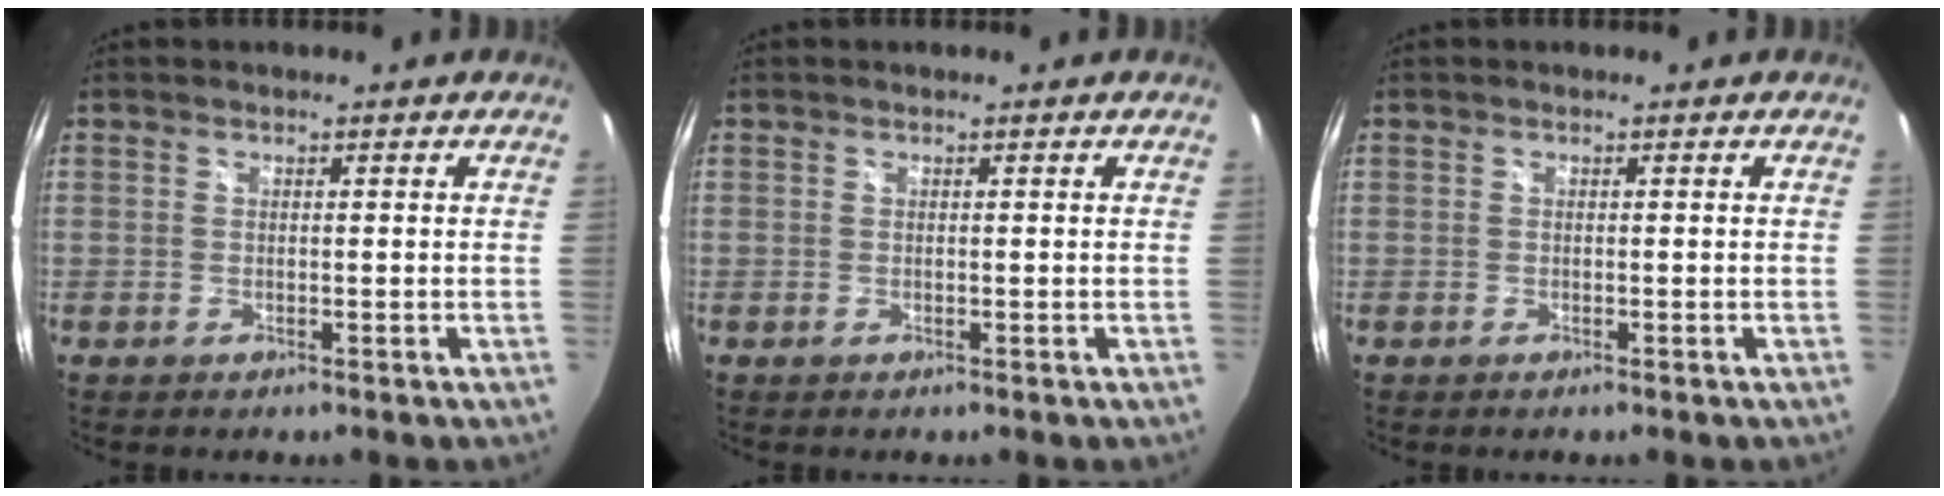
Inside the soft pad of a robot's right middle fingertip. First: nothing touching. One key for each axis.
{"total": 0.0}
{"total": 0.0}